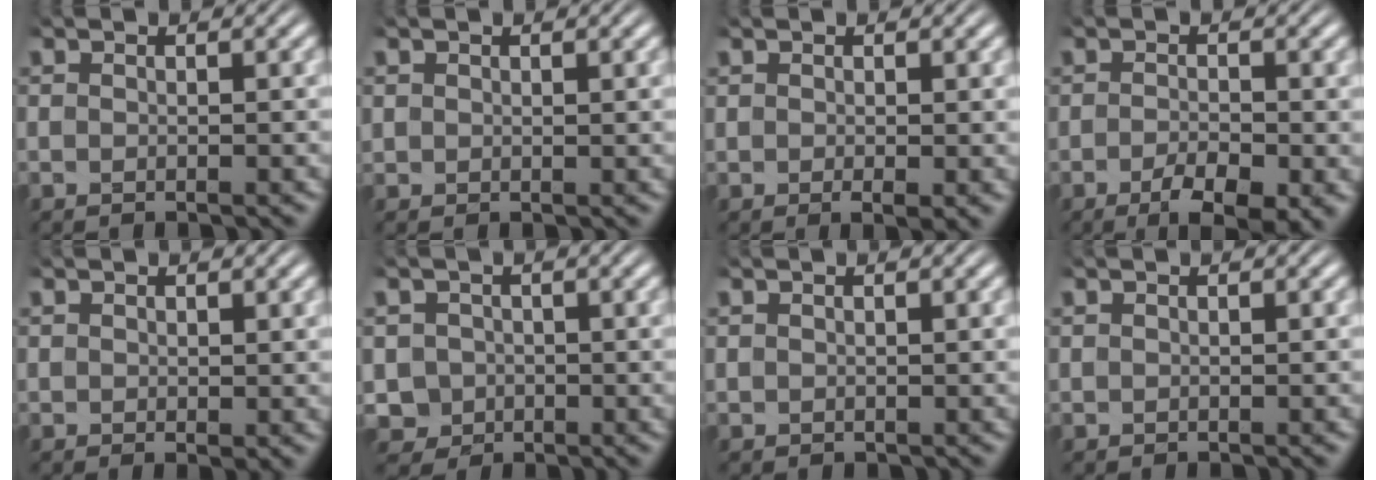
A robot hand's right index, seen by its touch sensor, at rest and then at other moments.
{"total": 0.9, "force": [0.9, -0.2, -0.1], "torque": [0.003, -0.007, 0.022]}
{"total": 1.2, "force": [0.1, 0.0, 1.2], "torque": [-0.019, -0.003, 0.006]}
{"total": 5.3, "force": [-2.9, 1.8, 4.0], "torque": [-0.055, -0.021, -0.036]}
{"total": 1.3, "force": [1.0, -0.5, 0.6], "torque": [-0.001, -0.007, 0.025]}
{"total": 4.4, "force": [-0.2, 4.3, 1.1], "torque": [-0.045, -0.035, 0.010]}
{"total": 1.0, "force": [0.9, -0.4, -0.1], "torque": [0.008, -0.002, 0.021]}
{"total": 1.0, "force": [0.8, -0.6, 0.2], "torque": [0.005, 0.002, 0.017]}